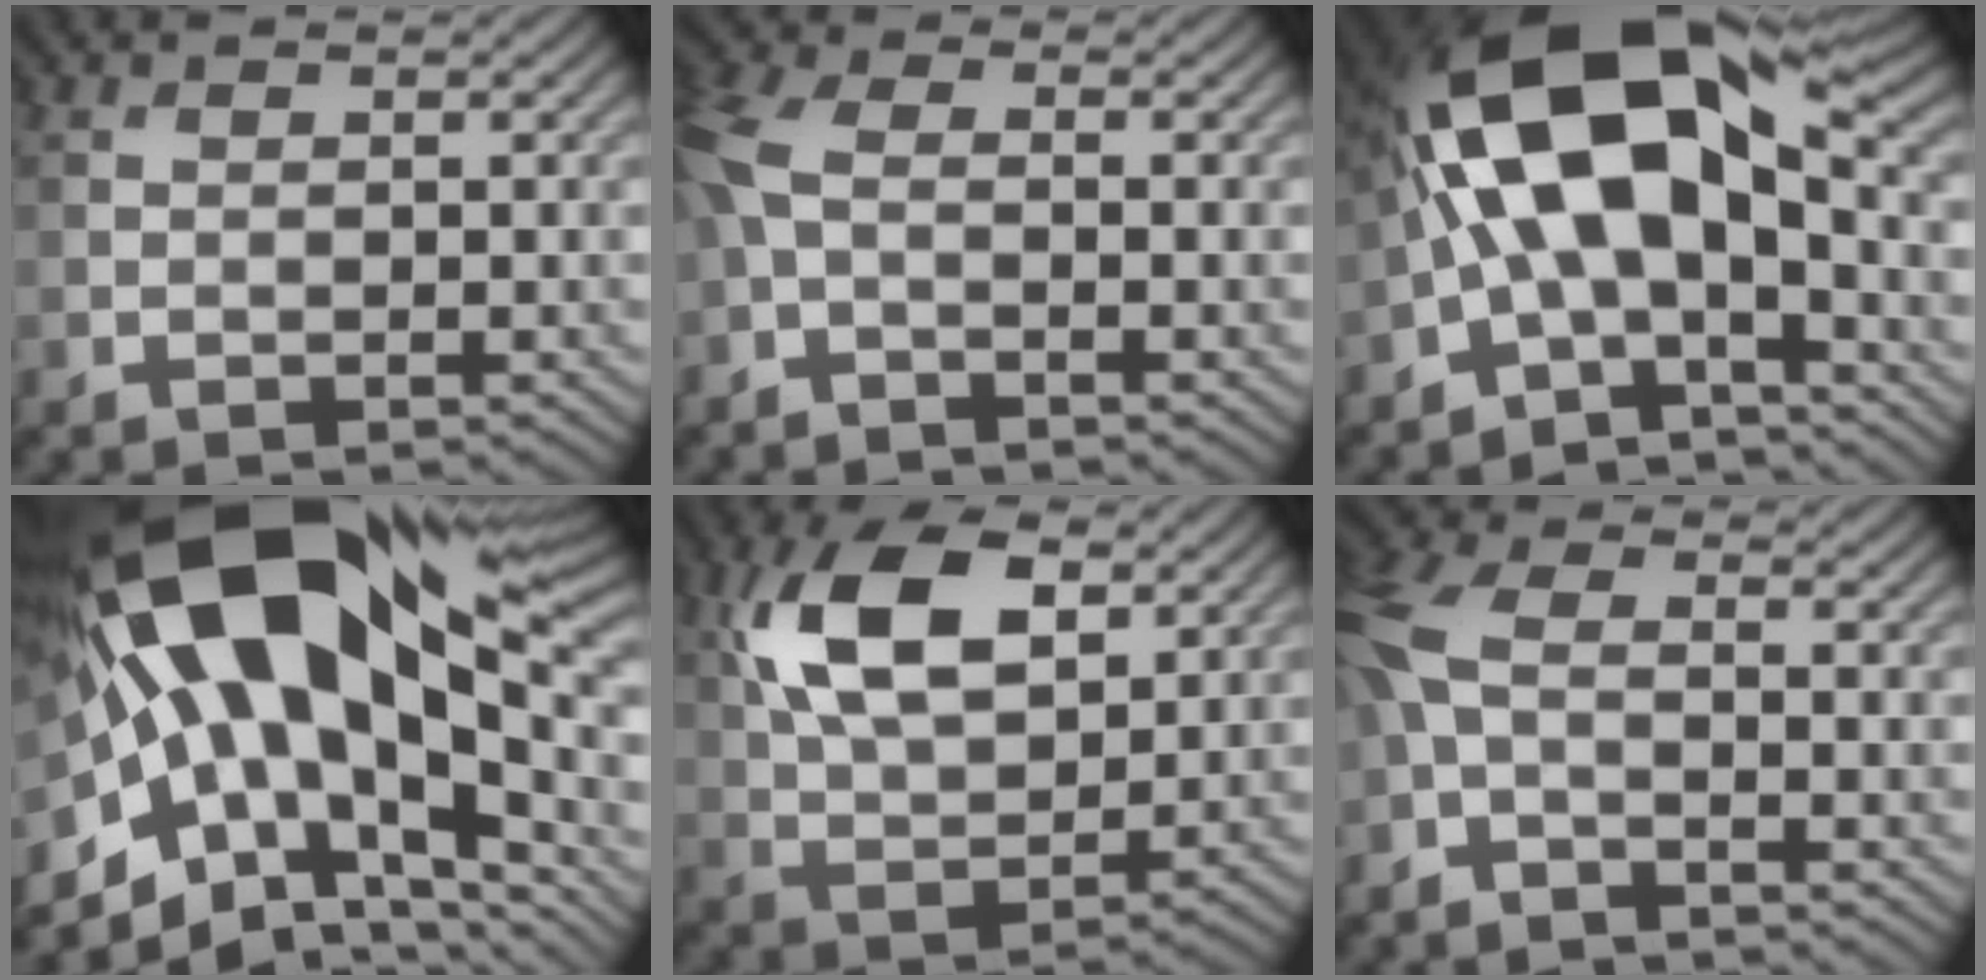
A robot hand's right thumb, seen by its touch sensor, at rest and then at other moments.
{"total": 5.4, "force": [-1.2, 2.7, 4.5], "torque": [-0.123, 0.004, -0.038]}
{"total": 17.1, "force": [0.1, 7.8, 15.2], "torque": [-0.274, 0.023, -0.016]}
{"total": 22.0, "force": [2.0, 11.8, 18.5], "torque": [-0.377, -0.018, 0.048]}
{"total": 12.1, "force": [4.4, 6.4, 9.2], "torque": [-0.198, 0.015, 0.082]}
{"total": 6.0, "force": [-1.7, 2.8, 5.1], "torque": [-0.133, 0.002, -0.049]}